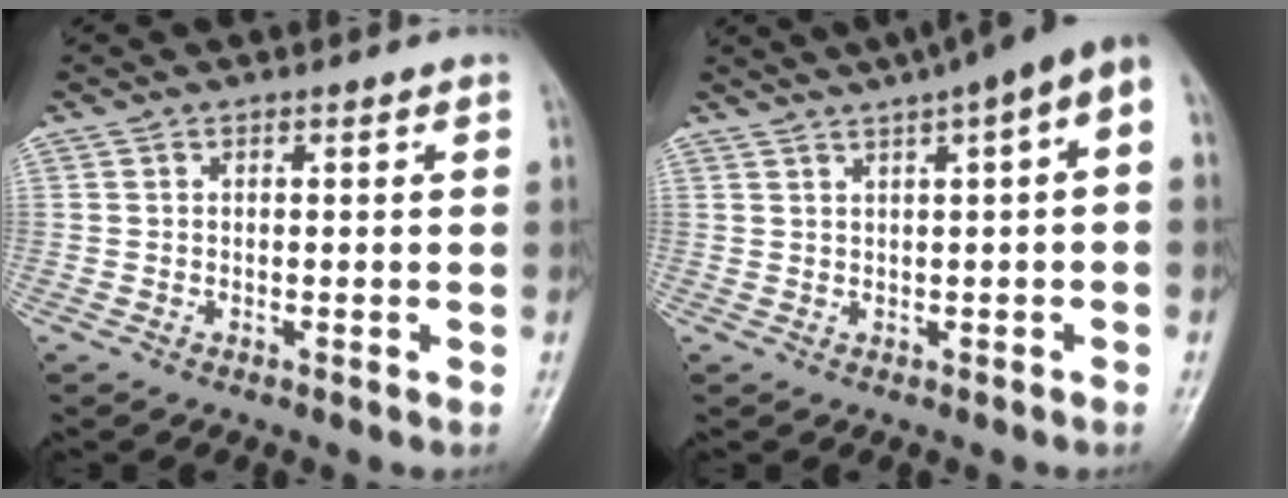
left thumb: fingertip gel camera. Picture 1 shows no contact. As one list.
[{"total": 10.3, "force": [4.1, 2.4, 9.1], "torque": [-0.124, 0.037, 0.048]}]